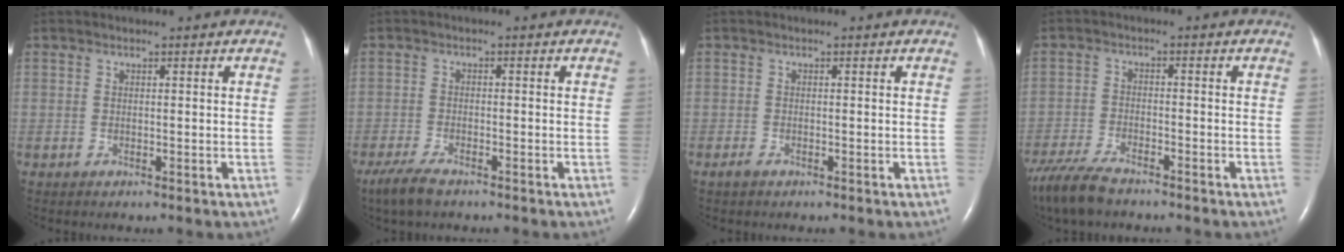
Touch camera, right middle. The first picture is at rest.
{"total": 4.3, "force": [-3.2, 1.0, 2.7], "torque": [-0.064, -0.011, -0.058]}
{"total": 0.9, "force": [-0.7, 0.3, 0.5], "torque": [-0.017, -0.002, -0.013]}
{"total": 8.0, "force": [-6.6, 1.7, 4.1], "torque": [-0.085, -0.023, -0.122]}